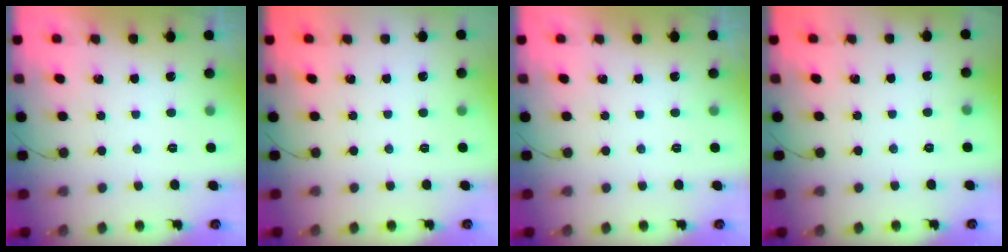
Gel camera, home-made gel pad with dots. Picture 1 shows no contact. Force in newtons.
{"total": 0.0}
{"total": 0.0}
{"total": 3.4, "press": 2.1, "slide": 2.7}